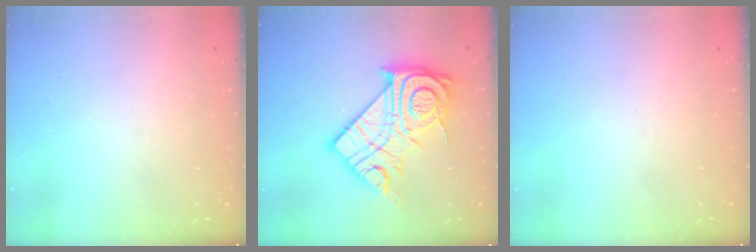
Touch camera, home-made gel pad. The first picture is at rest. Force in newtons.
{"total": 24.5, "press": 24.4, "slide": 2.2}
{"total": 0.0}